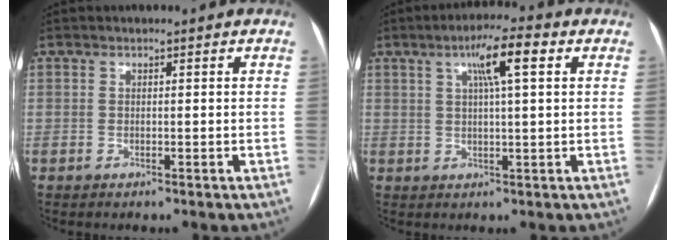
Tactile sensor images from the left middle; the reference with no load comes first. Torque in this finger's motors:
{"motor_torque": [0.94, -0.26, 0.16, 0.03]}